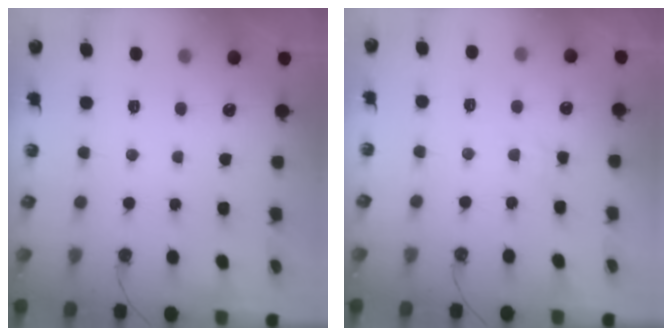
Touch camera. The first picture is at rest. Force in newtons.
{"total": 5.0, "press": 4.9, "slide": 0.7}